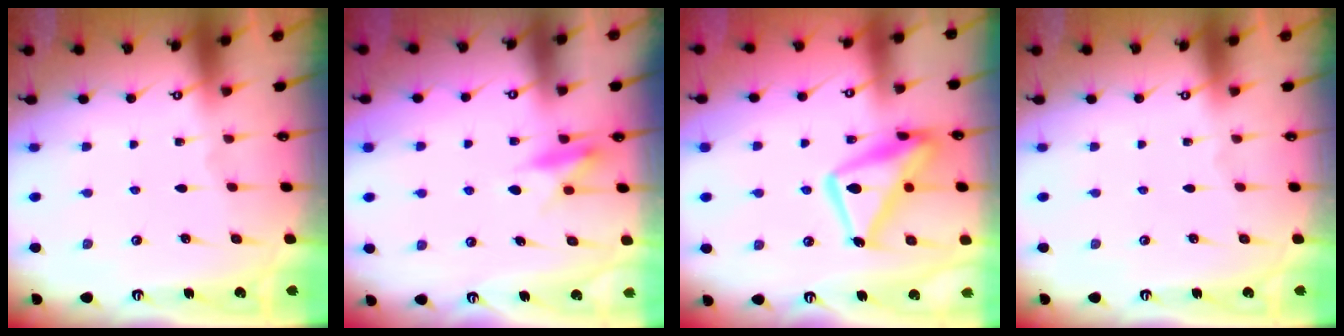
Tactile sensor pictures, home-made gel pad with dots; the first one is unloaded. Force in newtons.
{"total": 8.4, "press": 8.3, "slide": 0.9}
{"total": 15.8, "press": 15.8, "slide": 1.3}
{"total": 0.0}